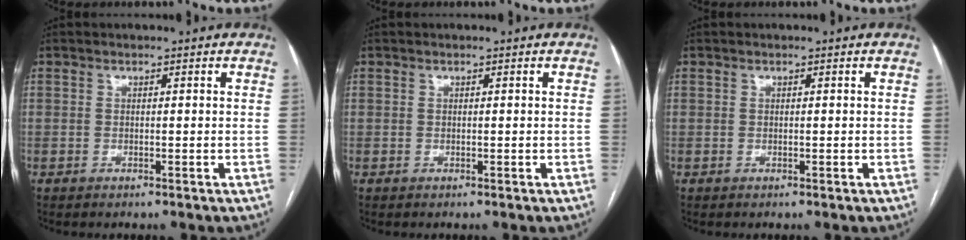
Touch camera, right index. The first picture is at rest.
{"total": 0.0}
{"total": 0.0}